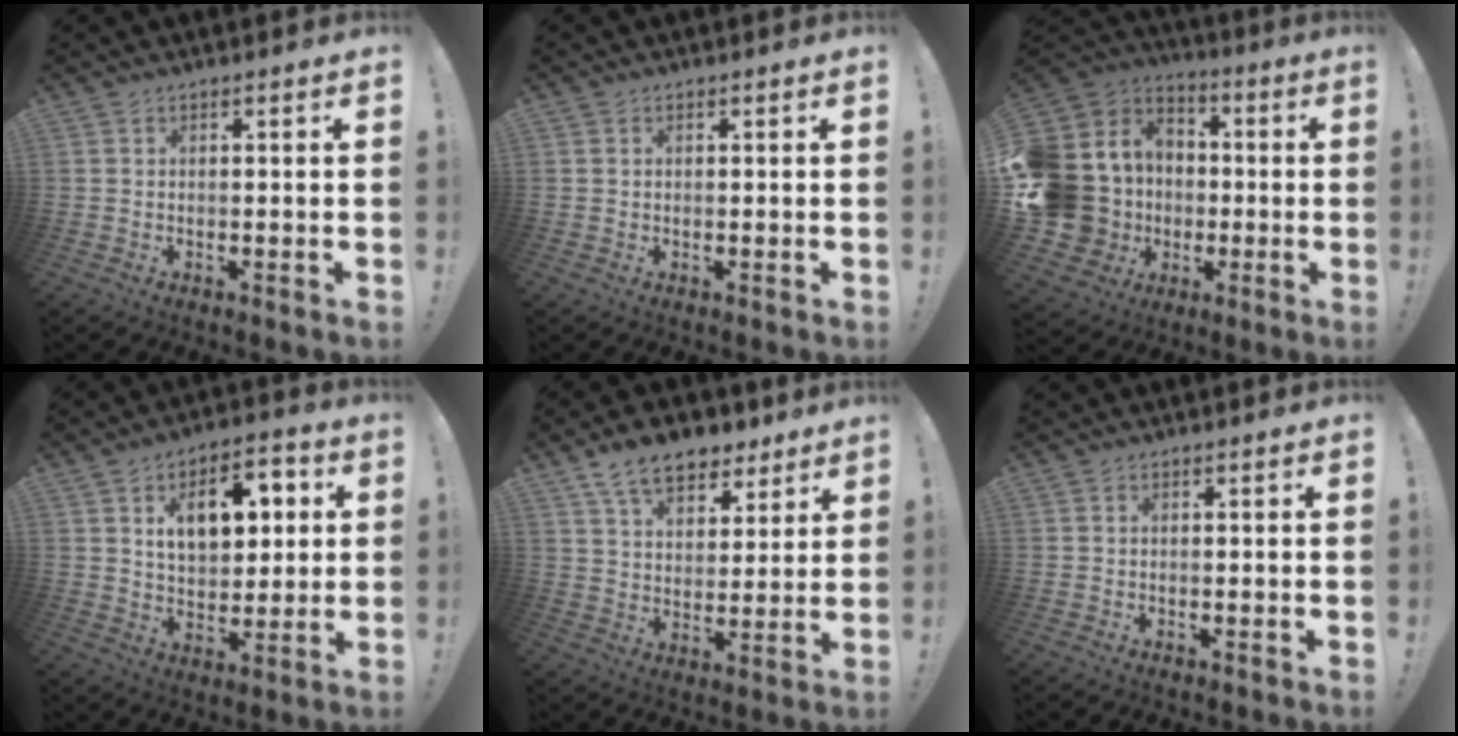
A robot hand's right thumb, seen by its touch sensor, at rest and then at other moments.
{"total": 0.5, "force": [0.2, 0.5, -0.2], "torque": [0.004, 0.002, 0.004]}
{"total": 19.7, "force": [-2.6, 17.6, 8.6], "torque": [-0.173, 0.018, 0.006]}
{"total": 13.4, "force": [4.5, 8.4, 9.4], "torque": [-0.133, -0.006, 0.081]}
{"total": 12.7, "force": [8.6, 7.1, 6.1], "torque": [-0.094, -0.048, 0.160]}
{"total": 0.0}